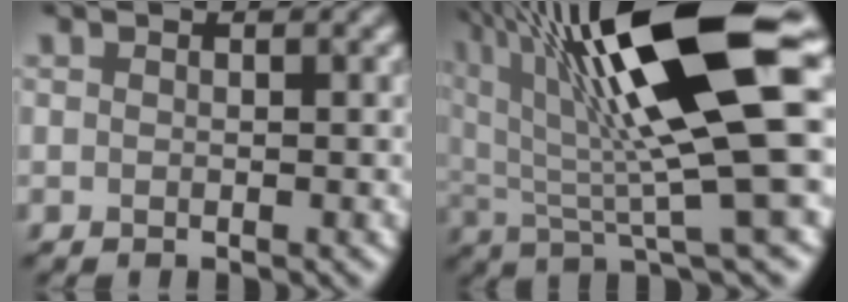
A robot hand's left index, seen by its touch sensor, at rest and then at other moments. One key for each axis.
{"total": 13.8, "fx": 4.7, "fy": 2.8, "fz": 12.7, "tx": -0.207, "ty": 0.009, "tz": 0.077}